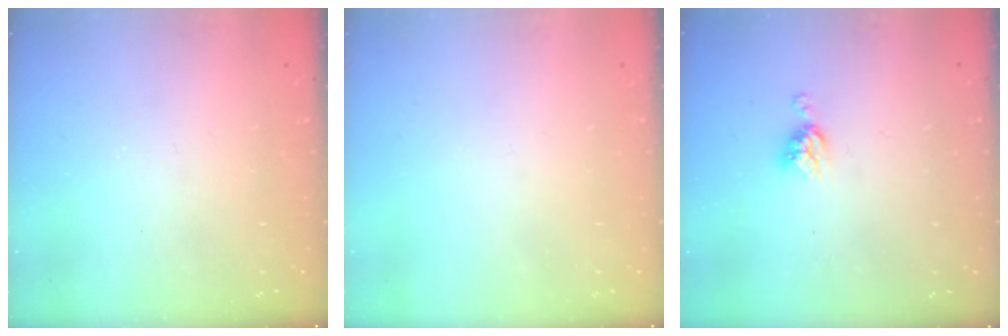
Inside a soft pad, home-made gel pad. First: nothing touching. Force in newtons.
{"total": 0.0}
{"total": 5.9, "press": 5.9, "slide": 0.4}